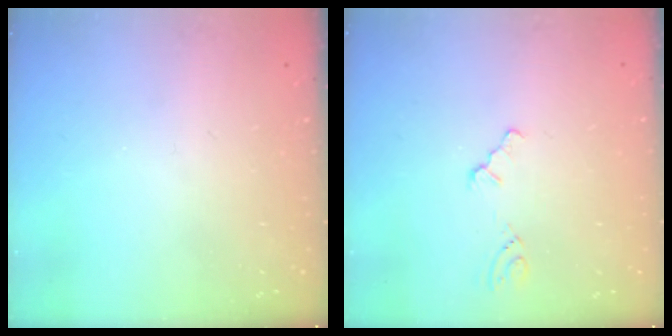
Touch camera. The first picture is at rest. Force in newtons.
{"total": 1.2, "press": 1.1, "slide": 0.3}